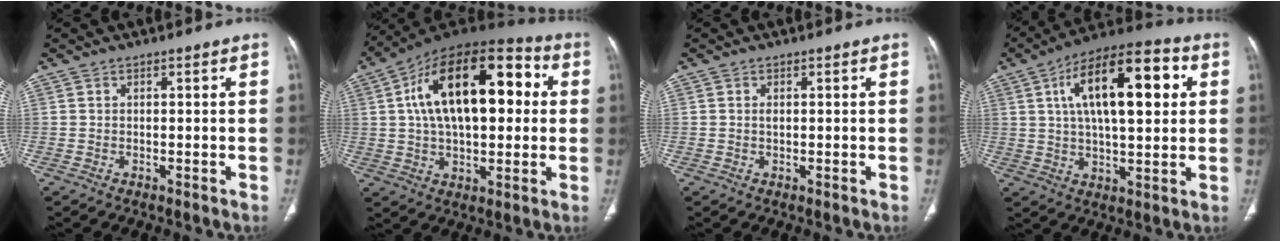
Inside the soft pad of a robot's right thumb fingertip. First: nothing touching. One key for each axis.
{"total": 24.0, "fx": 4.6, "fy": 12.4, "fz": 20.0, "tx": -0.305, "ty": 0.029, "tz": 0.064}
{"total": 0.7, "fx": 0.1, "fy": 0.4, "fz": 0.6, "tx": -0.011, "ty": 0.001, "tz": 0.003}
{"total": 19.7, "fx": 5.4, "fy": 8.2, "fz": 17.1, "tx": -0.254, "ty": 0.011, "tz": 0.078}